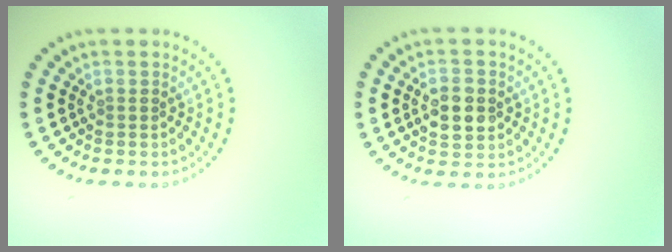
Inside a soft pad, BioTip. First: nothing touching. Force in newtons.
{"total": 3.5, "press": 3.4, "slide": 0.2}